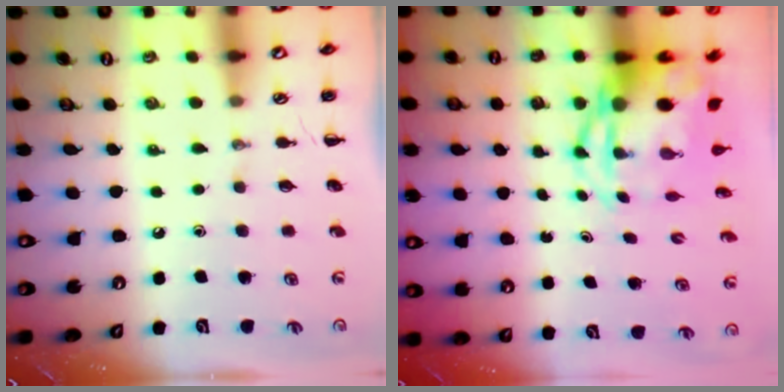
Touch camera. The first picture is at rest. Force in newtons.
{"total": 6.1, "press": 6.0, "slide": 1.3}